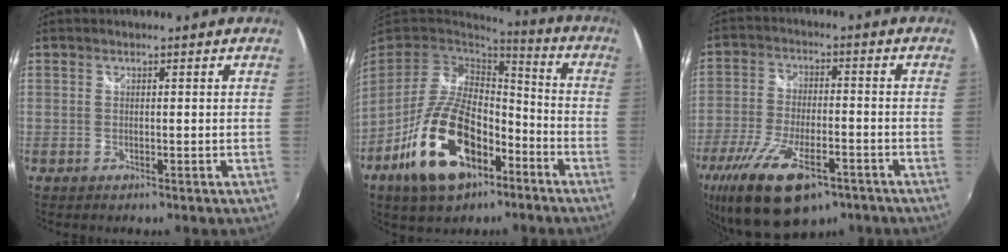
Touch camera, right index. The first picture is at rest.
{"total": 19.5, "force": [-9.5, 10.5, 13.4], "torque": [-0.274, -0.003, -0.155]}
{"total": 18.4, "force": [-11.3, 7.3, 12.5], "torque": [-0.261, -0.049, -0.190]}